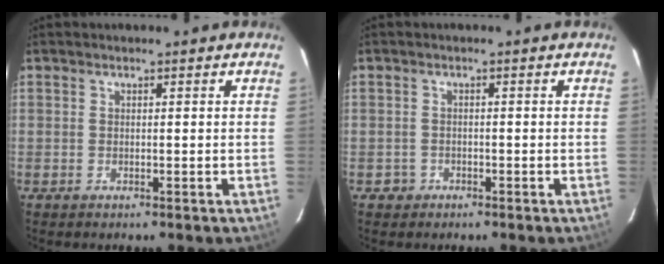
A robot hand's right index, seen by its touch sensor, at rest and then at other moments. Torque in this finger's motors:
{"motor_torque": [-0.15, 0.05, -0.44, -0.21]}